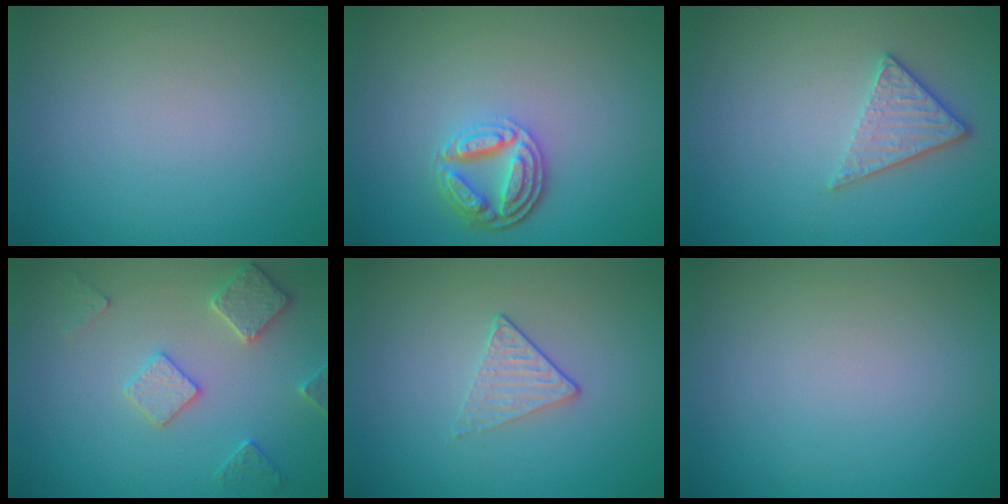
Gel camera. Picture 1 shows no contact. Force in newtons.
{"total": 4.1, "press": 3.2, "slide": 2.6}
{"total": 2.8, "press": 2.4, "slide": 1.3}
{"total": 2.9, "press": 2.8, "slide": 0.5}
{"total": 1.4, "press": 1.1, "slide": 0.9}
{"total": 0.0}